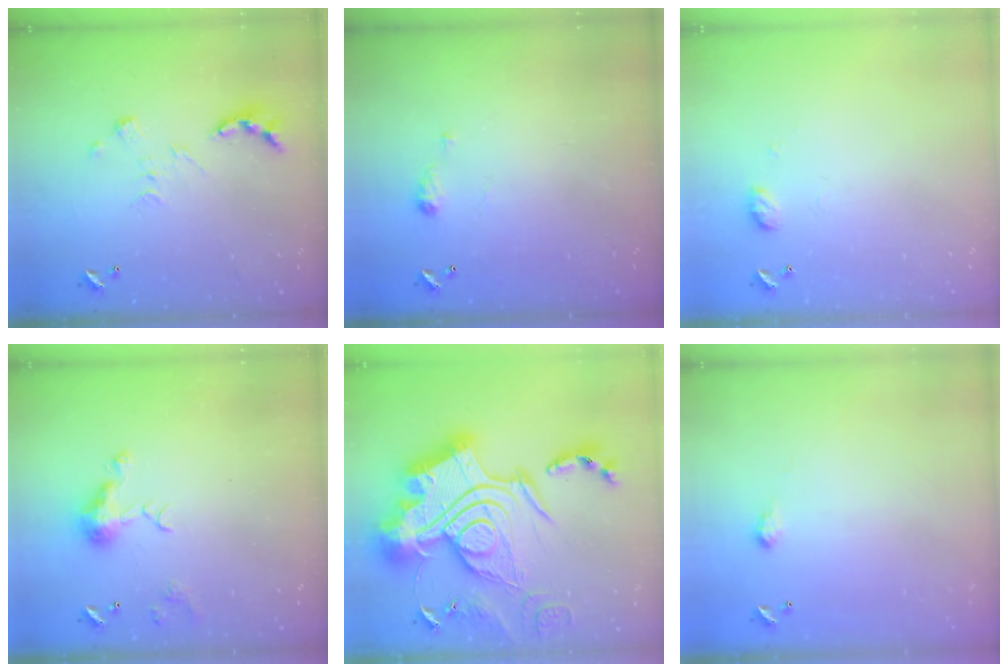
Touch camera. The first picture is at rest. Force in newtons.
{"total": 4.8, "press": 4.7, "slide": 0.6}
{"total": 5.3, "press": 5.2, "slide": 0.8}
{"total": 7.3, "press": 7.3, "slide": 1.0}
{"total": 0.6, "press": 0.6, "slide": 0.0}
{"total": 2.0, "press": 2.0, "slide": 0.3}